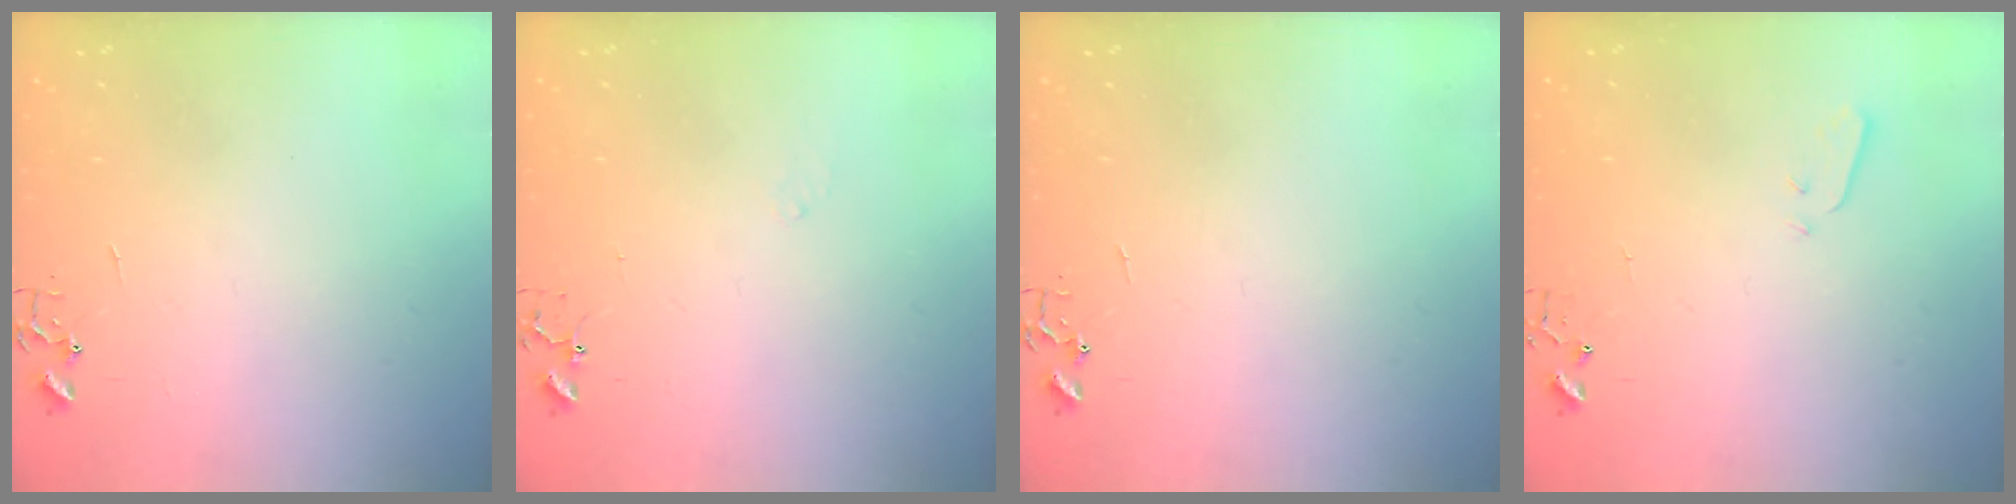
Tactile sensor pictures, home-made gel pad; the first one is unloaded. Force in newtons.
{"total": 5.2, "press": 5.2, "slide": 0.5}
{"total": 0.0}
{"total": 2.9, "press": 2.8, "slide": 0.7}